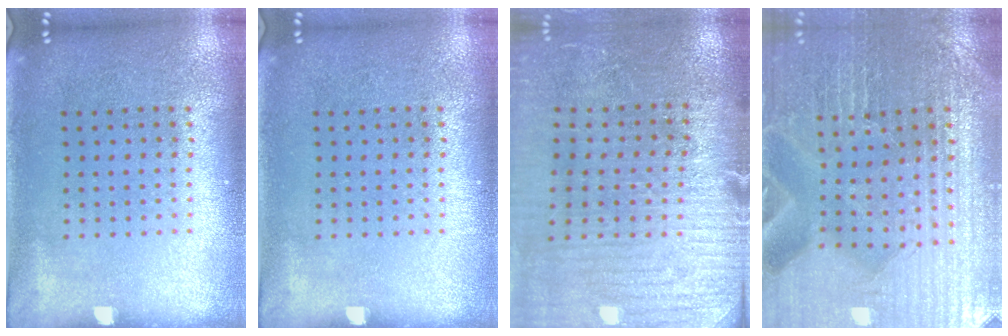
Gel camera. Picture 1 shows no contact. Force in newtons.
{"total": 0.0}
{"total": 2.9, "press": 2.9, "slide": 0.6}
{"total": 3.4, "press": 3.3, "slide": 0.3}